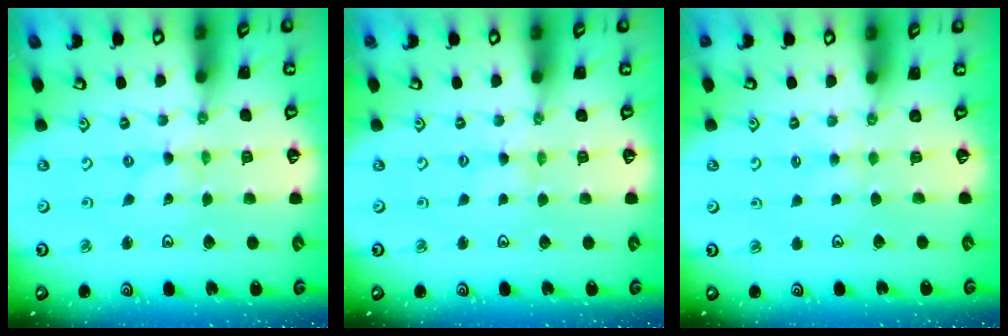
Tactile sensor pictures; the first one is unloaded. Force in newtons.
{"total": 1.5, "press": 1.5, "slide": 0.3}
{"total": 2.0, "press": 2.0, "slide": 0.4}